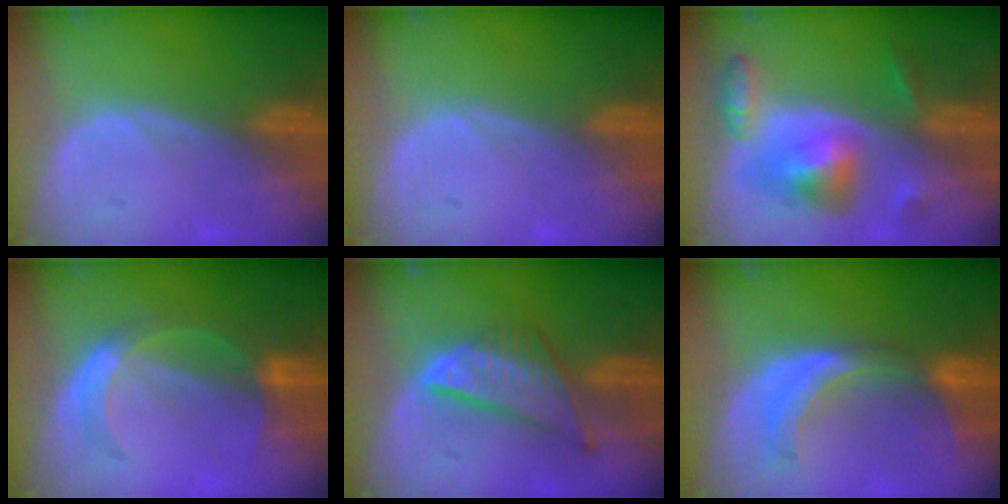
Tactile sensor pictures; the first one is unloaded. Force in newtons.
{"total": 0.0}
{"total": 7.3, "press": 7.3, "slide": 0.5}
{"total": 5.4, "press": 5.2, "slide": 1.3}
{"total": 8.3, "press": 7.1, "slide": 4.4}
{"total": 7.4, "press": 6.8, "slide": 2.8}